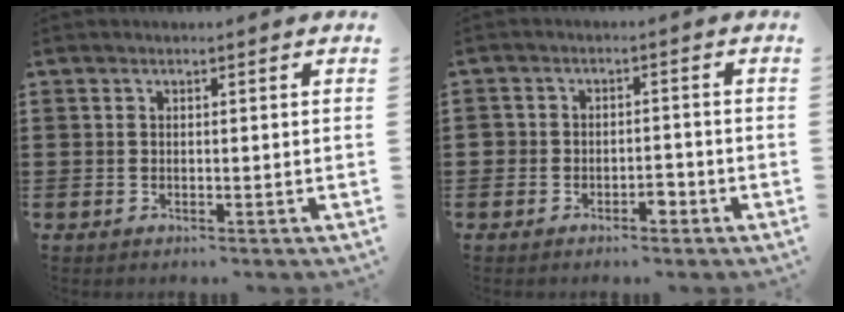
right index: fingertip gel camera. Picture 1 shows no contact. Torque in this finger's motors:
{"motor_torque": [0.50, 0.44, 0.03, 0.01]}